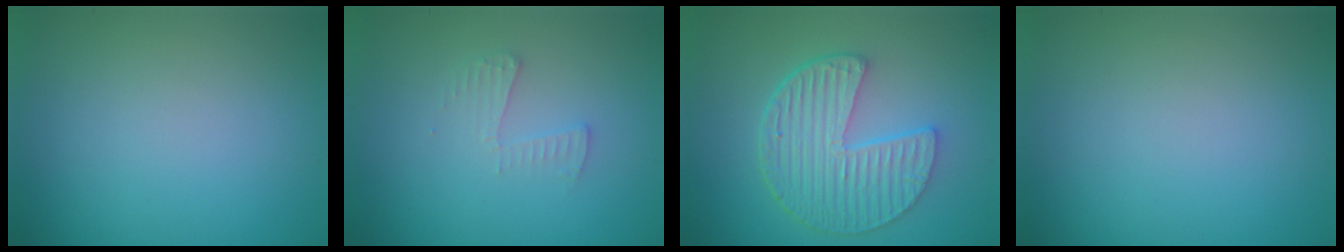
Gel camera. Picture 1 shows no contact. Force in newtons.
{"total": 1.4, "press": 1.4, "slide": 0.1}
{"total": 6.3, "press": 4.6, "slide": 4.4}
{"total": 0.0}